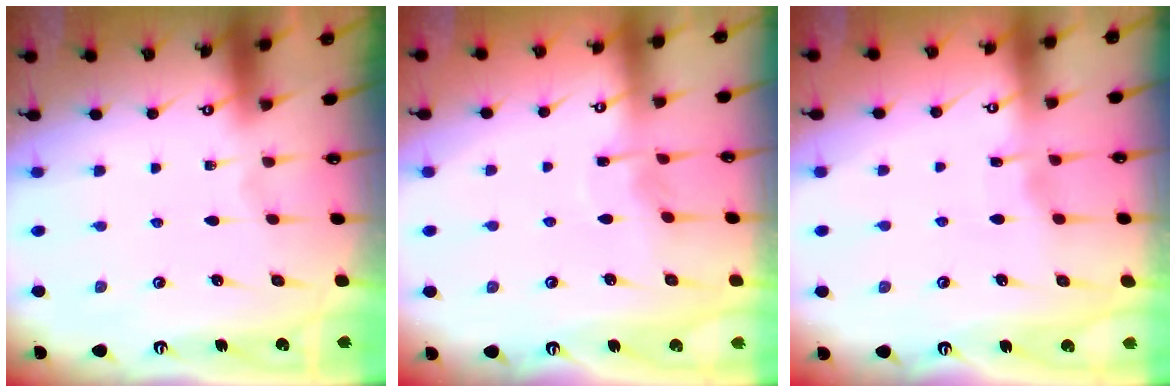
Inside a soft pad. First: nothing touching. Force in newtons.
{"total": 3.7, "press": 3.7, "slide": 0.4}
{"total": 3.9, "press": 3.9, "slide": 0.5}